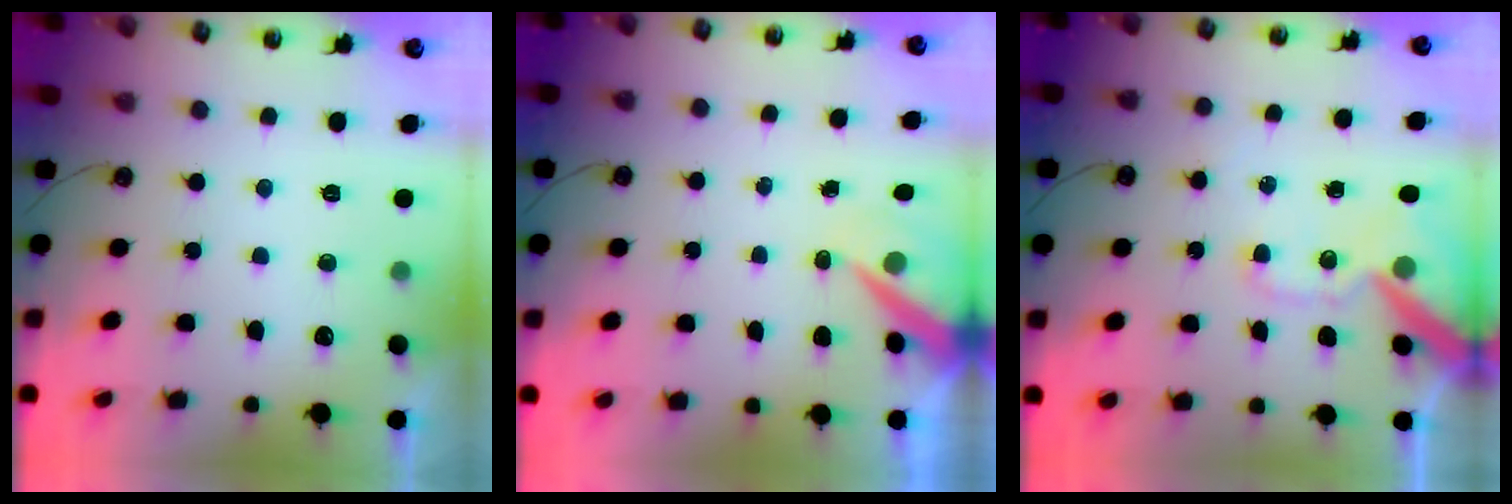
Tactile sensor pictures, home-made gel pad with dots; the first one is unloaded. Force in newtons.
{"total": 6.7, "press": 6.7, "slide": 0.8}
{"total": 14.2, "press": 14.0, "slide": 1.8}